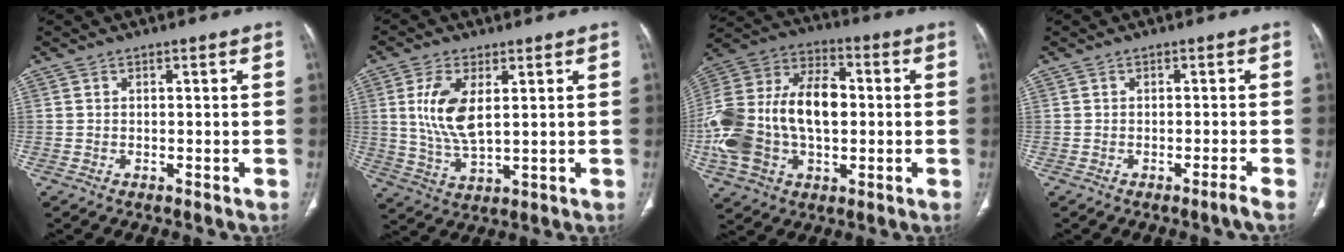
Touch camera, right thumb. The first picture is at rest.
{"total": 9.6, "force": [2.3, 4.4, 8.3], "torque": [-0.173, -0.015, 0.050]}
{"total": 25.1, "force": [-1.4, 15.8, 19.4], "torque": [-0.413, 0.027, -0.020]}
{"total": 1.7, "force": [-1.2, -0.6, 1.0], "torque": [-0.024, 0.007, -0.020]}